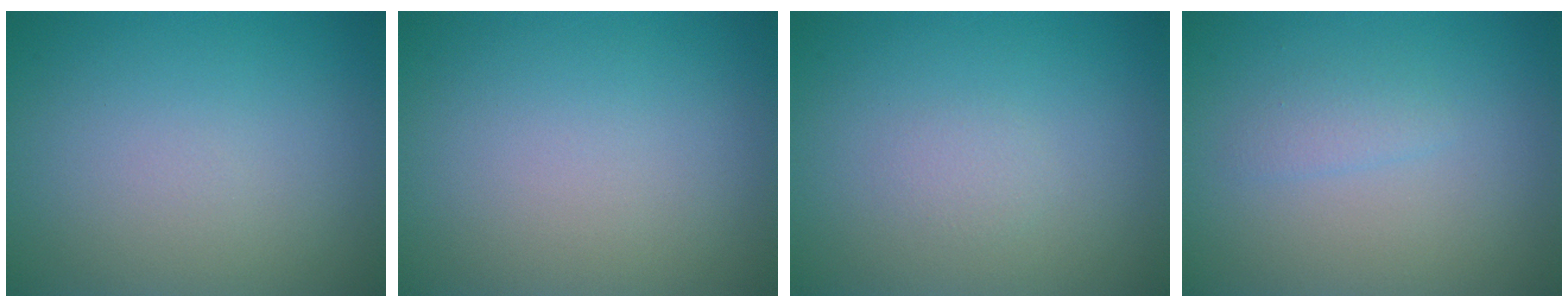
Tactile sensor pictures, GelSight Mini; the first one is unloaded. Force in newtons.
{"total": 0.0}
{"total": 0.8, "press": 0.8, "slide": 0.1}
{"total": 1.1, "press": 1.1, "slide": 0.1}